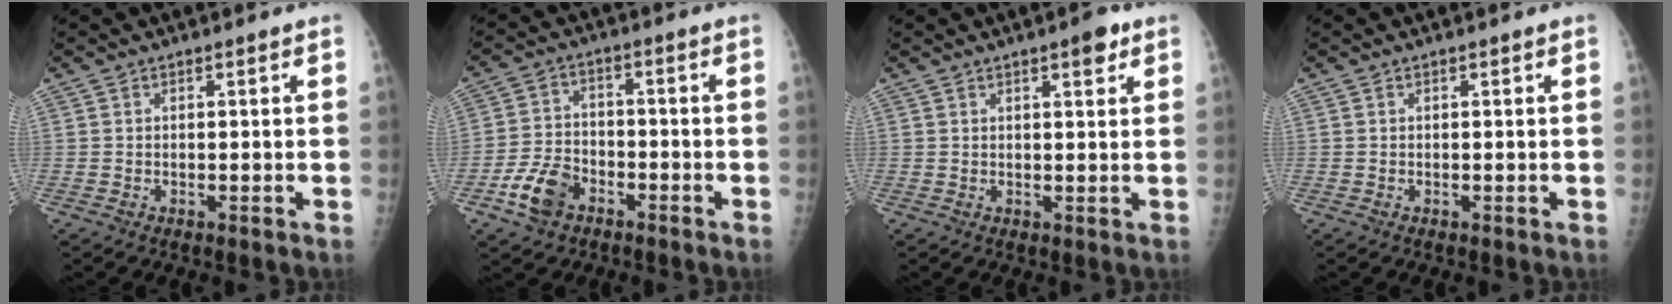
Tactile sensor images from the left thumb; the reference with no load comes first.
{"total": 8.1, "force": [-4.7, 5.3, 4.0], "torque": [-0.072, 0.025, -0.084]}
{"total": 3.6, "force": [2.0, 1.1, 2.8], "torque": [-0.032, -0.006, 0.023]}
{"total": 0.0}